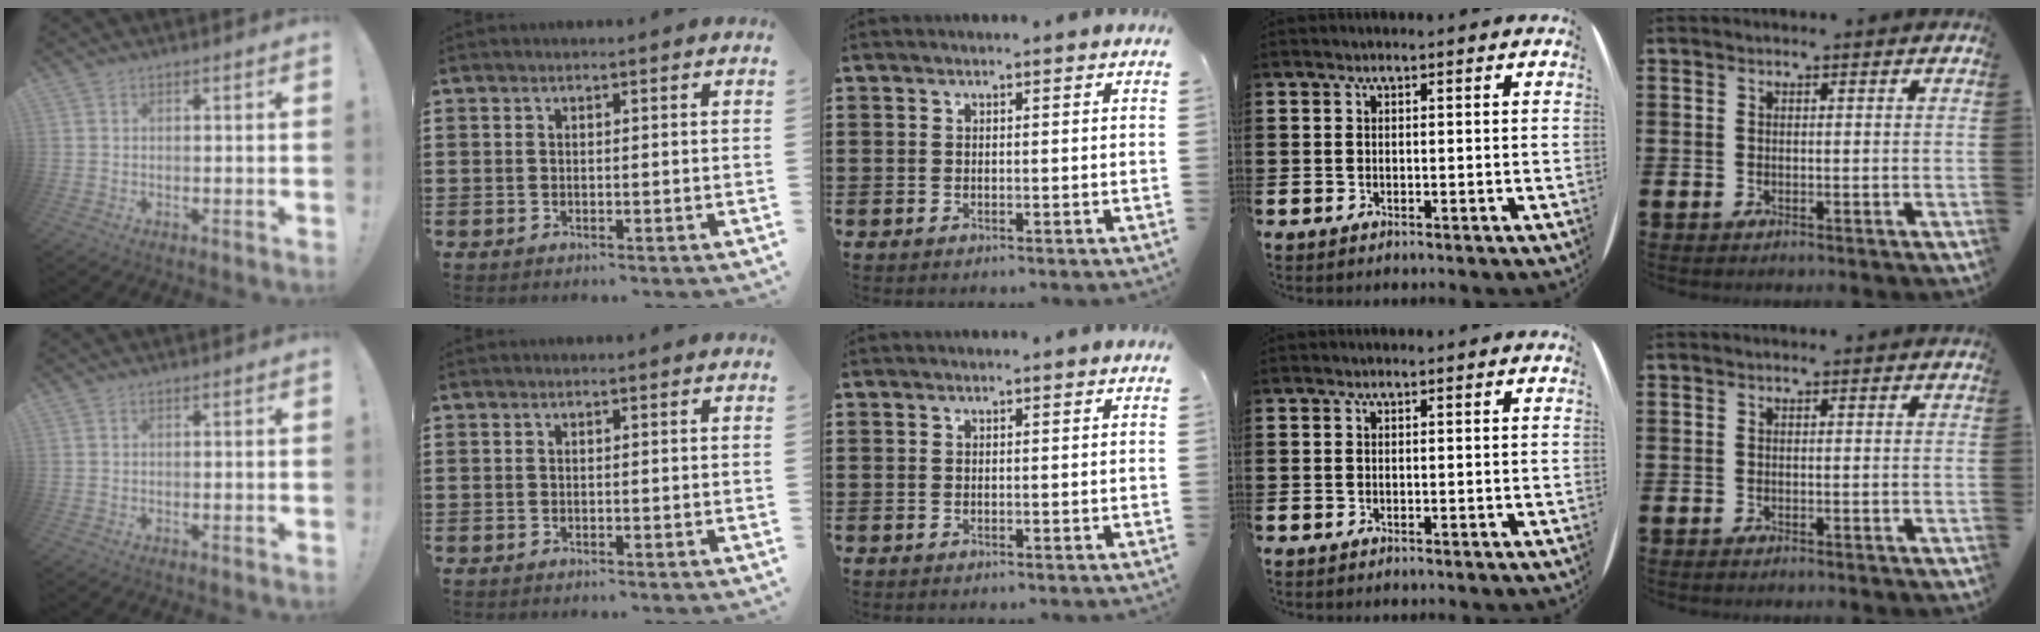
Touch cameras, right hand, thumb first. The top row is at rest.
{}